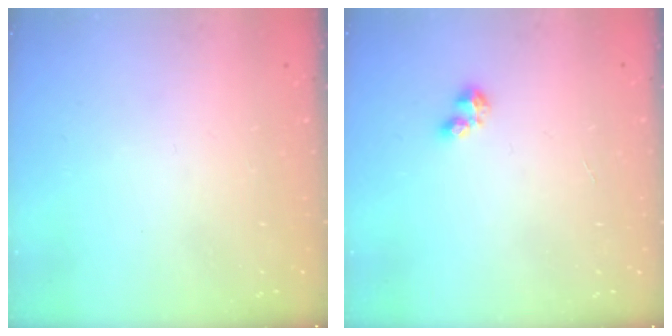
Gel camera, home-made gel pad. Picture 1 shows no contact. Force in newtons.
{"total": 2.4, "press": 2.4, "slide": 0.4}